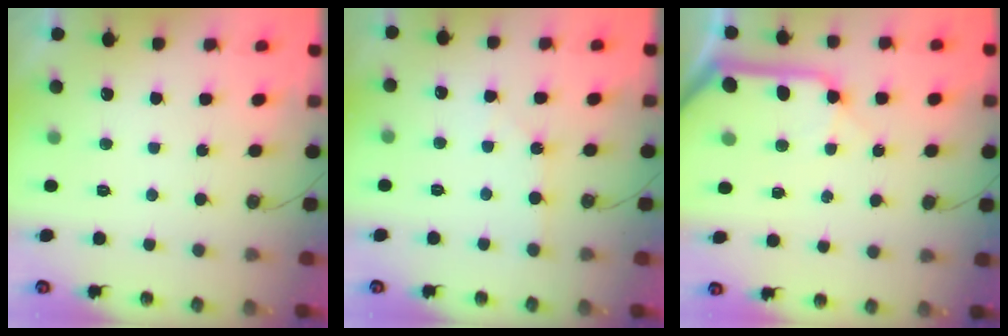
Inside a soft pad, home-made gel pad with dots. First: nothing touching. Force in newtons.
{"total": 1.5, "press": 1.5, "slide": 0.2}
{"total": 12.9, "press": 12.8, "slide": 2.0}